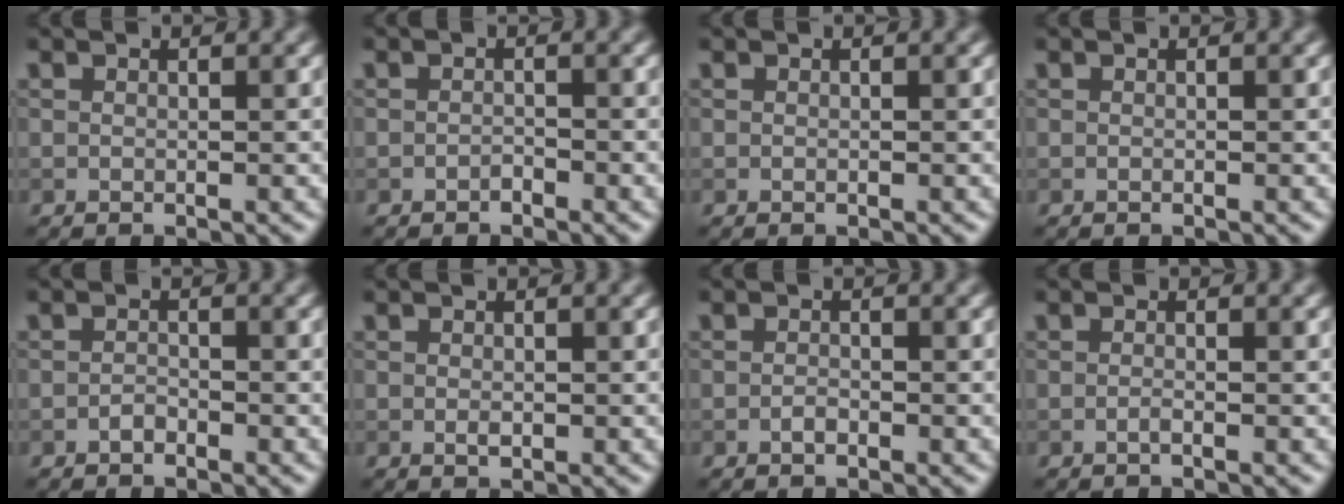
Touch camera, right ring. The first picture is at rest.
{"total": 0.7, "force": [-0.6, 0.3, 0.3], "torque": [-0.004, 0.001, -0.011]}
{"total": 0.0}
{"total": 0.0}
{"total": 0.8, "force": [-0.6, 0.4, 0.4], "torque": [-0.006, 0.000, -0.013]}
{"total": 0.7, "force": [-0.1, 0.4, 0.6], "torque": [-0.010, -0.002, -0.001]}
{"total": 0.8, "force": [-0.5, 0.3, 0.5], "torque": [-0.010, 0.001, -0.009]}
{"total": 0.6, "force": [-0.3, 0.1, 0.5], "torque": [-0.010, 0.000, -0.008]}